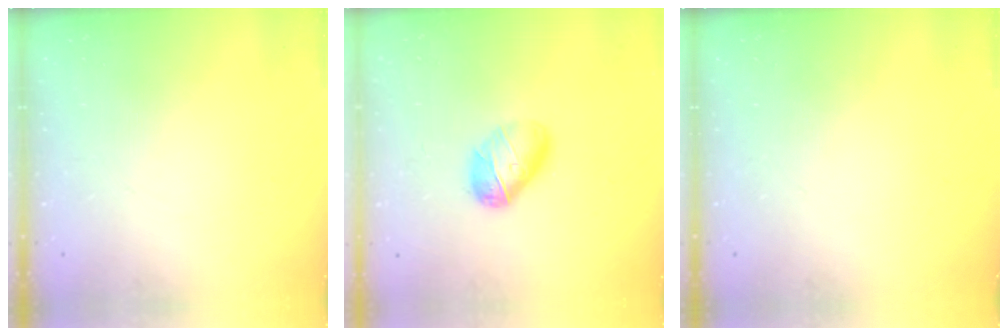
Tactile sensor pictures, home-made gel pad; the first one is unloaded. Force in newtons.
{"total": 9.9, "press": 9.9, "slide": 0.6}
{"total": 0.0}